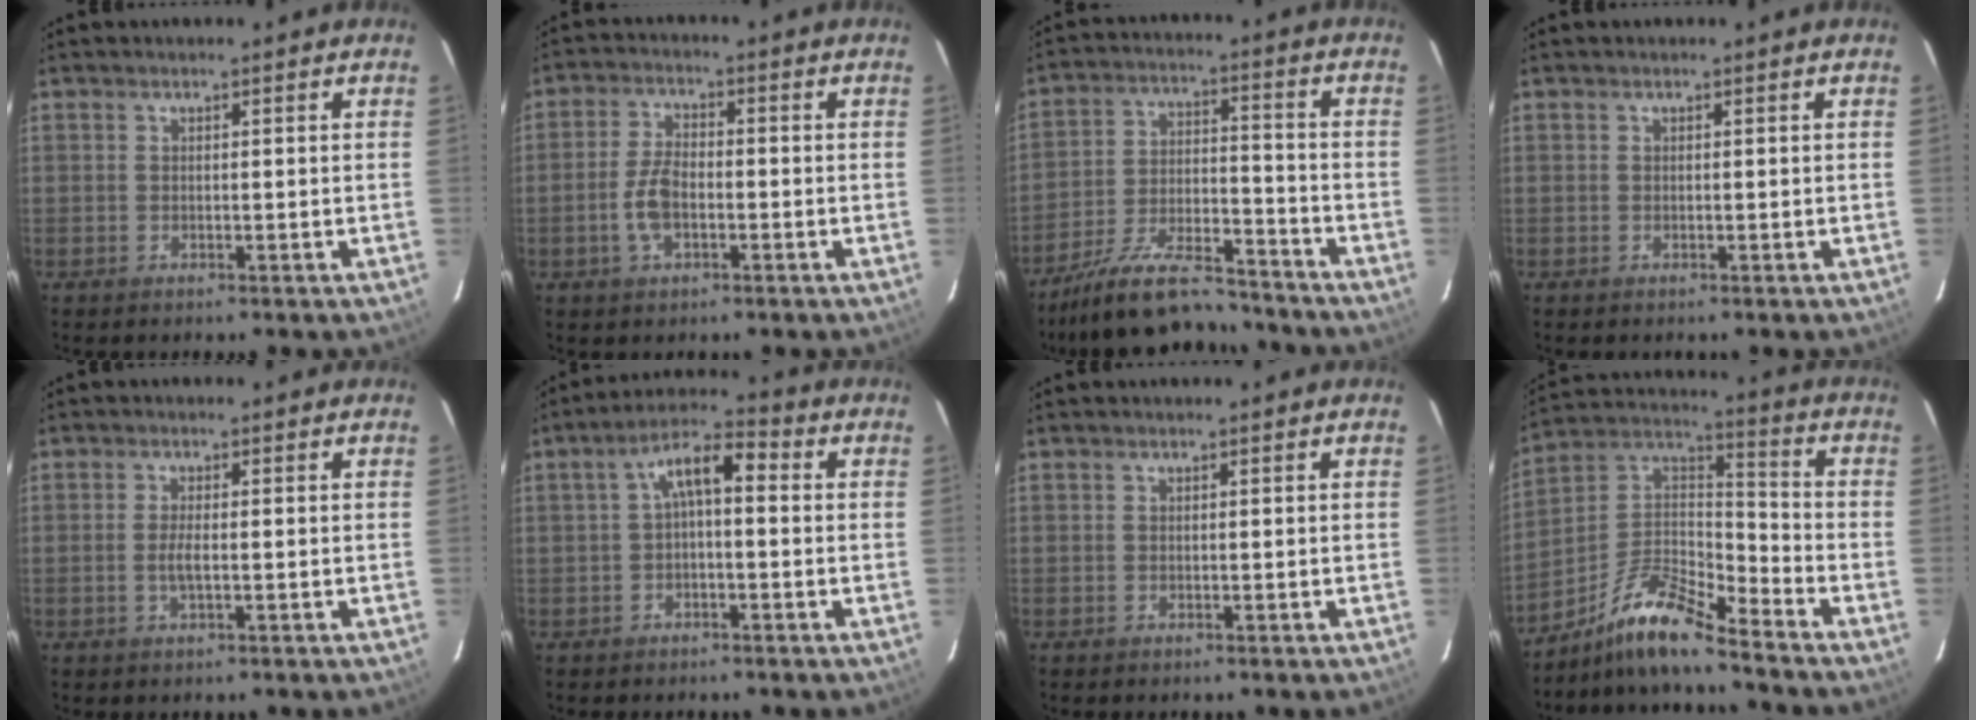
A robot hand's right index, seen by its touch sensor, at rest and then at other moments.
{"total": 6.0, "force": [-1.8, 3.2, 4.8], "torque": [-0.103, 0.005, -0.032]}
{"total": 17.7, "force": [-15.3, 4.1, 7.9], "torque": [-0.161, -0.015, -0.247]}
{"total": 0.0}
{"total": 2.1, "force": [-0.5, 0.4, 2.0], "torque": [-0.040, -0.005, -0.008]}
{"total": 6.4, "force": [0.1, 2.7, 5.8], "torque": [-0.110, 0.027, 0.001]}
{"total": 0.0}
{"total": 12.0, "force": [-9.9, 1.5, 6.5], "torque": [-0.148, 0.022, -0.199]}